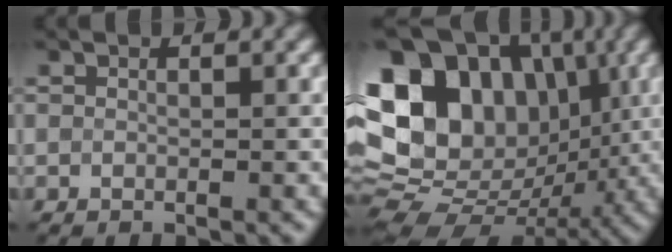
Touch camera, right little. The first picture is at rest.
{"total": 18.1, "force": [3.9, 13.7, 11.2], "torque": [-0.187, 0.034, 0.066]}